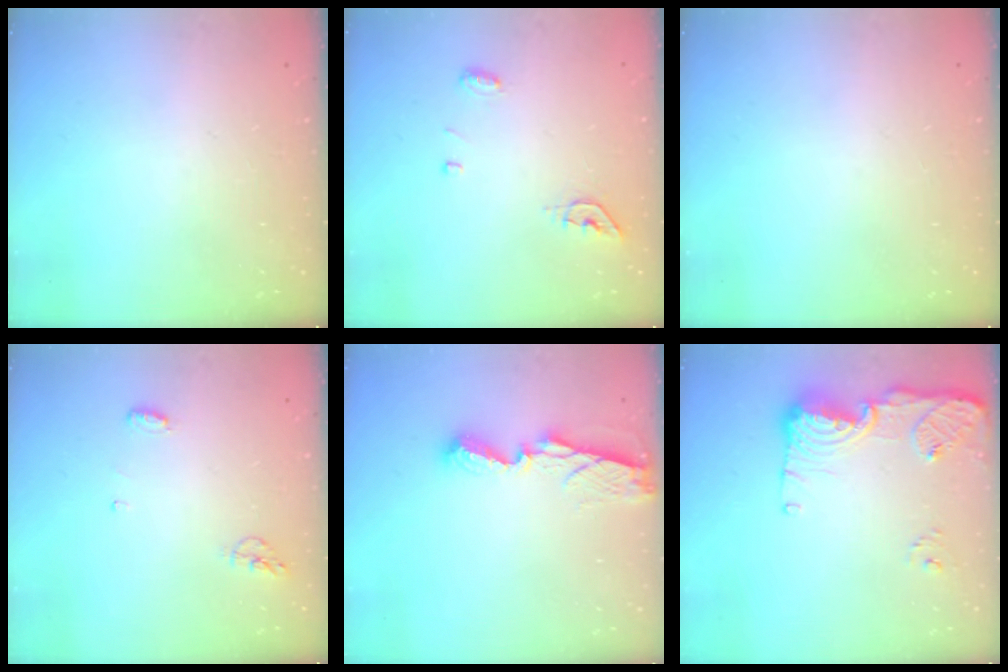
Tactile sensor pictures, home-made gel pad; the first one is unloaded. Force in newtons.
{"total": 8.4, "press": 5.6, "slide": 6.3}
{"total": 0.0}
{"total": 4.8, "press": 4.7, "slide": 1.0}
{"total": 6.8, "press": 6.8, "slide": 0.1}
{"total": 15.4, "press": 14.9, "slide": 4.1}